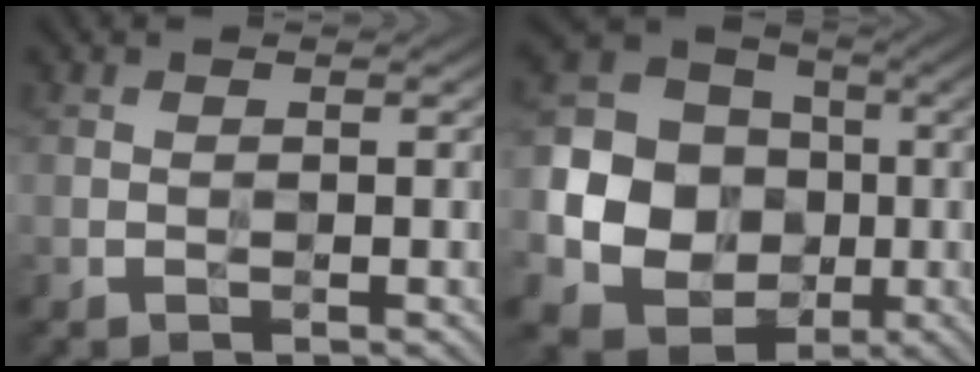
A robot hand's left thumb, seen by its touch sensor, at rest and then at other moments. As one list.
[{"total": 18.9, "force": [-3.3, 16.8, 7.9], "torque": [-0.236, -0.014, -0.074]}]